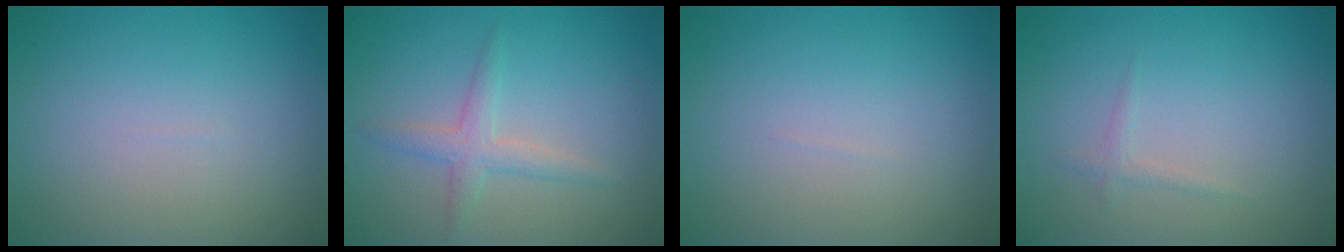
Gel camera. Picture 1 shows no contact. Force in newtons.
{"total": 2.3, "press": 2.3, "slide": 0.1}
{"total": 0.0}
{"total": 0.8, "press": 0.8, "slide": 0.0}